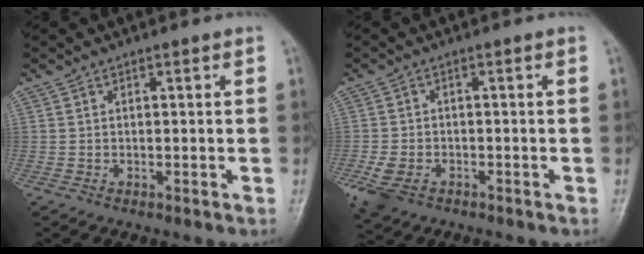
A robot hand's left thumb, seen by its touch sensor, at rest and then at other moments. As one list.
[{"total": 5.1, "force": [-2.3, 3.3, 3.0], "torque": [-0.076, 0.004, -0.038]}]